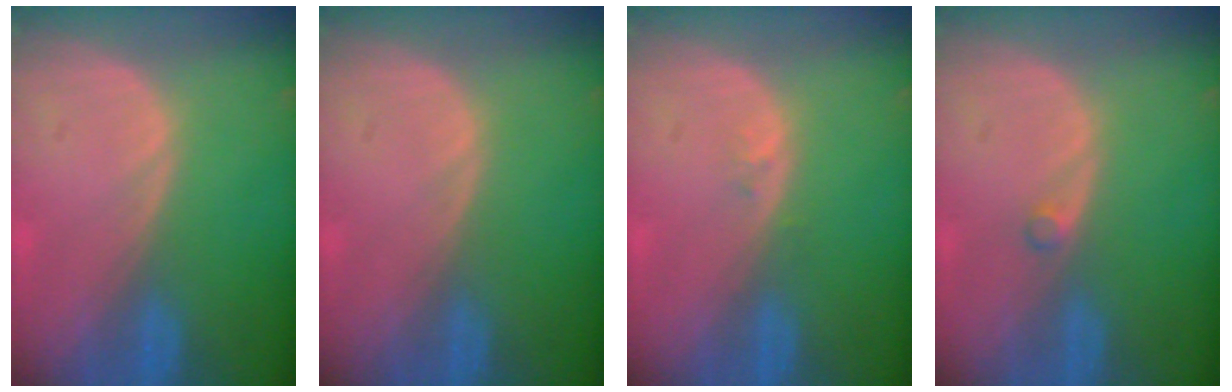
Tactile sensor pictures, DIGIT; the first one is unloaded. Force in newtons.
{"total": 0.0}
{"total": 0.8, "press": 0.6, "slide": 0.5}
{"total": 0.9, "press": 0.9, "slide": 0.2}